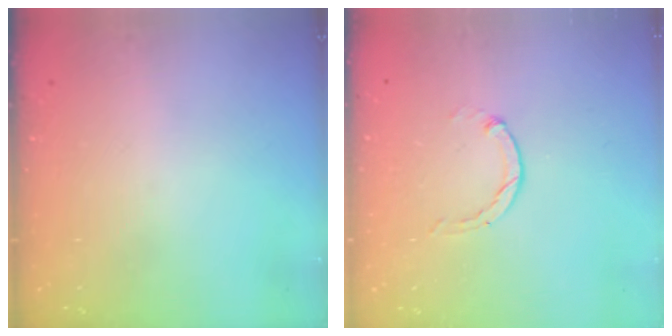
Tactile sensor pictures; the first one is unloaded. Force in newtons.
{"total": 0.8, "press": 0.7, "slide": 0.2}